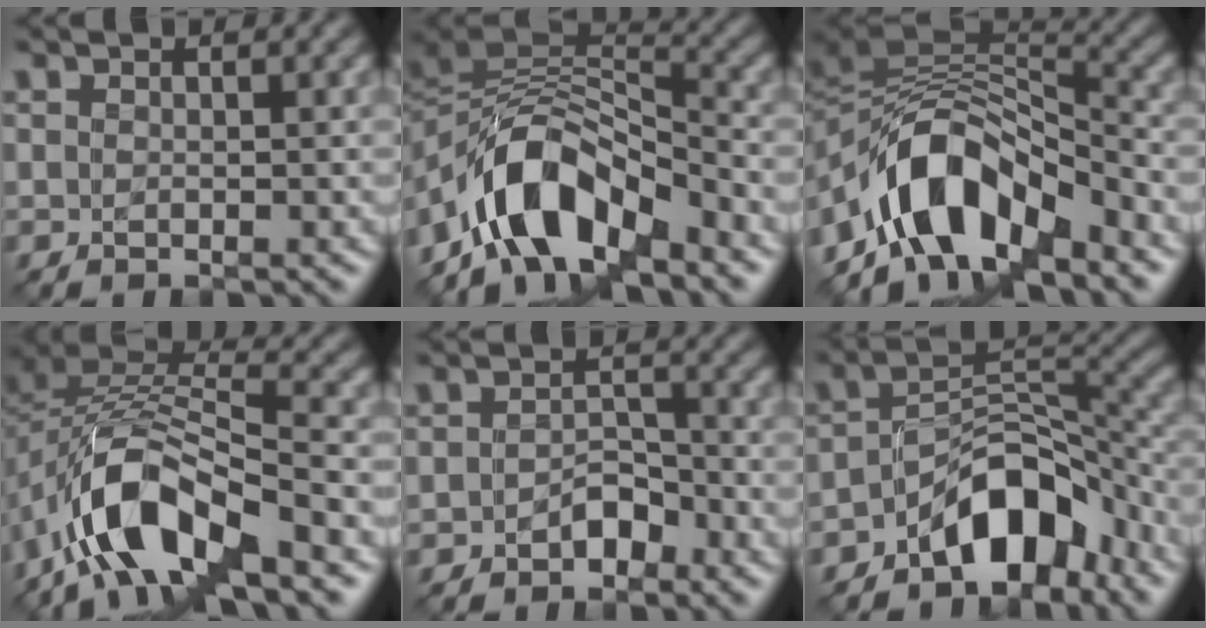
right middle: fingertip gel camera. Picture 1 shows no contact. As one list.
[{"total": 8.9, "force": [-5.3, 4.3, 5.6], "torque": [-0.075, 0.012, -0.104]}, {"total": 9.9, "force": [-5.5, 4.8, 6.6], "torque": [-0.094, 0.016, -0.106]}, {"total": 10.6, "force": [-5.8, 4.7, 7.6], "torque": [-0.137, 0.009, -0.117]}, {"total": 1.9, "force": [-1.2, 1.1, 0.9], "torque": [-0.012, 0.008, -0.023]}, {"total": 7.1, "force": [-4.5, 3.5, 4.2], "torque": [-0.042, 0.012, -0.086]}]